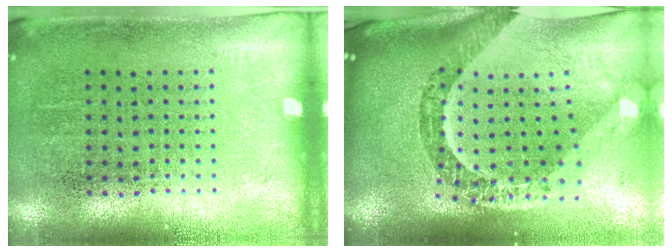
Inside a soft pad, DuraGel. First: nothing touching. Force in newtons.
{"total": 3.6, "press": 2.6, "slide": 2.6}